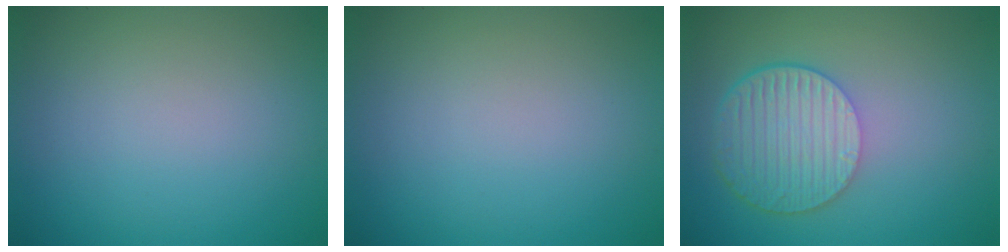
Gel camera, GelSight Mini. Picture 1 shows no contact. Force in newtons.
{"total": 0.0}
{"total": 6.2, "press": 4.4, "slide": 4.3}